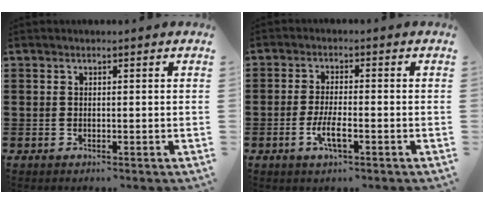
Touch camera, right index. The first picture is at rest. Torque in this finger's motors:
{"motor_torque": [1.06, 1.08, 0.09, 0.10]}